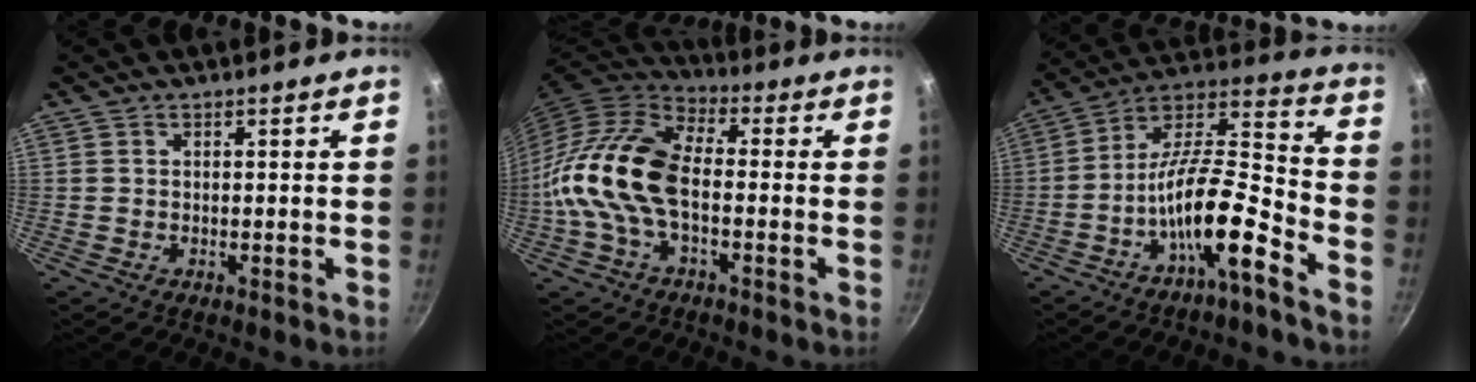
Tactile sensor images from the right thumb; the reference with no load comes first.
{"total": 14.4, "force": [-2.3, 8.0, 11.7], "torque": [-0.216, 0.035, -0.060]}
{"total": 15.7, "force": [-8.1, 4.2, 12.8], "torque": [-0.218, 0.073, -0.152]}